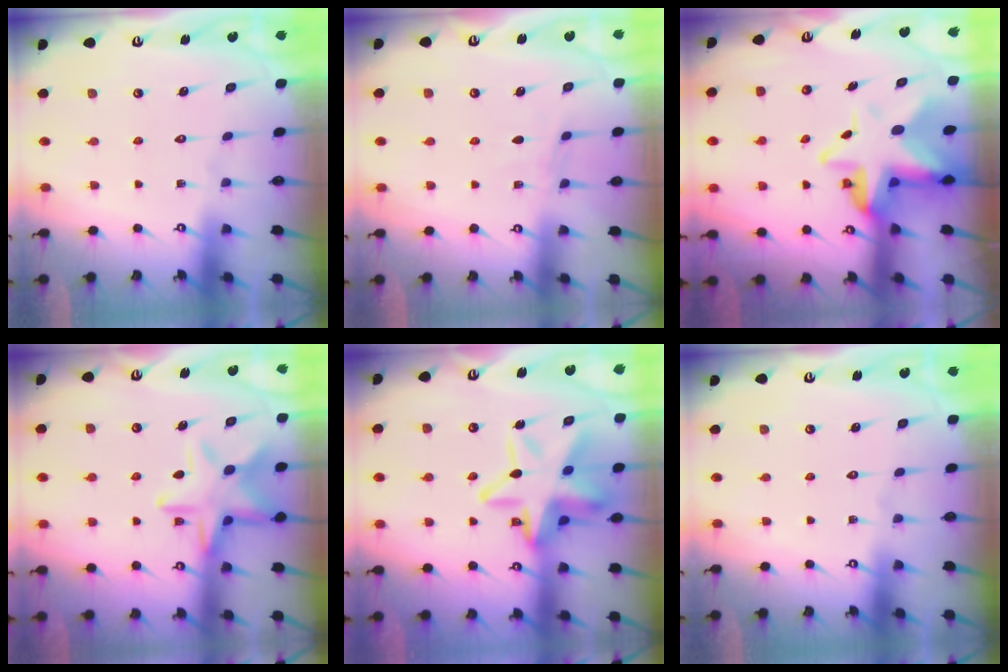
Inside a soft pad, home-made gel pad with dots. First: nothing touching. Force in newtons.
{"total": 2.9, "press": 2.9, "slide": 0.5}
{"total": 9.6, "press": 9.4, "slide": 2.0}
{"total": 14.6, "press": 14.5, "slide": 1.1}
{"total": 17.9, "press": 17.8, "slide": 2.0}
{"total": 0.0}